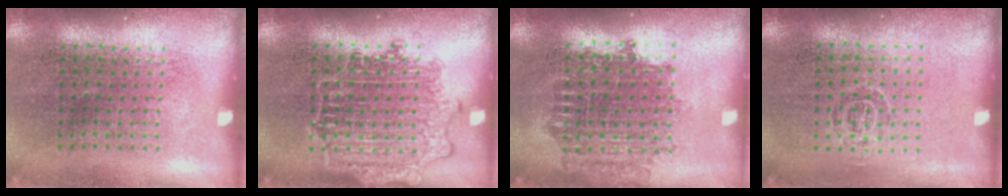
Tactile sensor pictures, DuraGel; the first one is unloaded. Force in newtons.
{"total": 2.8, "press": 2.8, "slide": 0.5}
{"total": 1.7, "press": 1.4, "slide": 0.9}
{"total": 0.7, "press": 0.5, "slide": 0.6}